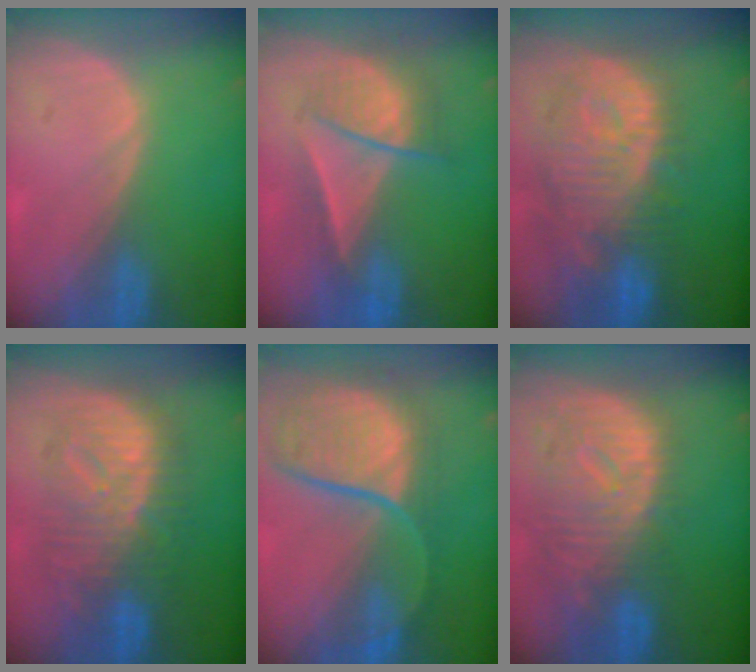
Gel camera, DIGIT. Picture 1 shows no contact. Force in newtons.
{"total": 6.6, "press": 6.6, "slide": 0.5}
{"total": 12.6, "press": 11.1, "slide": 5.9}
{"total": 10.4, "press": 10.4, "slide": 0.8}
{"total": 11.4, "press": 10.0, "slide": 5.4}
{"total": 11.9, "press": 10.2, "slide": 6.1}